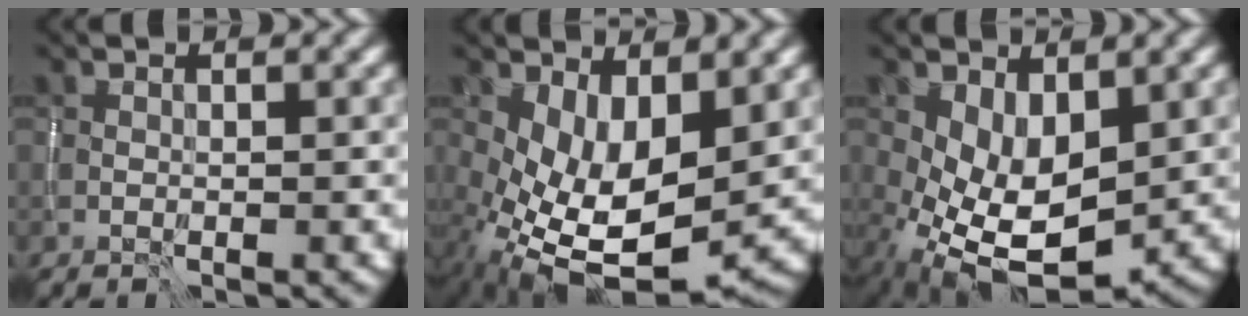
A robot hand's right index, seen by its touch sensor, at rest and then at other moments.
{"total": 10.5, "force": [-1.5, 5.4, 8.9], "torque": [-0.176, -0.024, -0.014]}
{"total": 7.2, "force": [-0.7, 4.1, 5.9], "torque": [-0.117, -0.016, -0.001]}